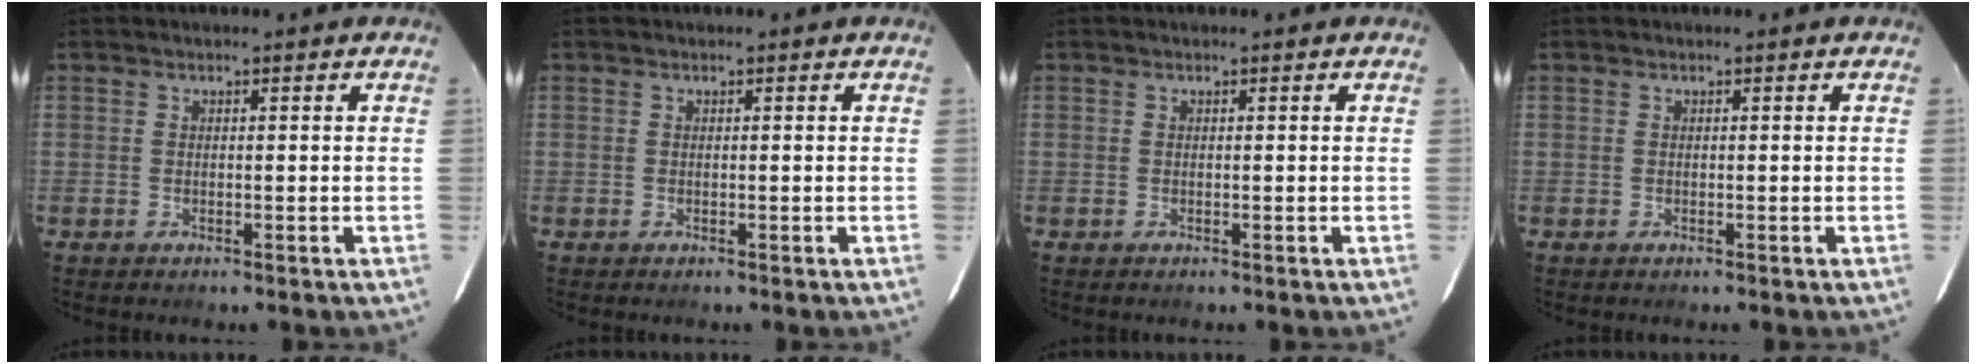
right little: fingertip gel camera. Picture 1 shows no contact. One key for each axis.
{"total": 0.0}
{"total": 0.0}
{"total": 0.0}